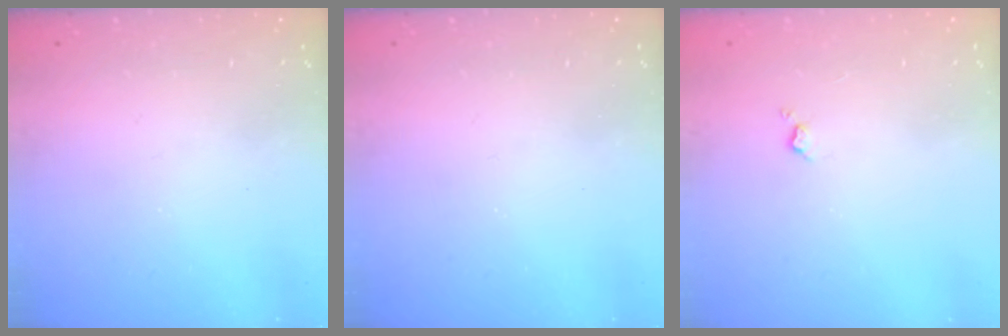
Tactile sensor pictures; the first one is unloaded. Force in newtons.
{"total": 0.0}
{"total": 2.6, "press": 2.6, "slide": 0.4}